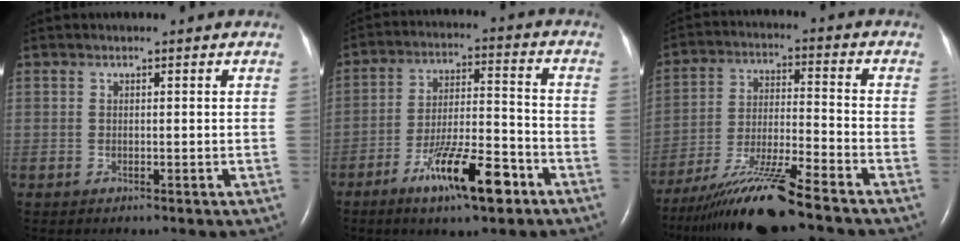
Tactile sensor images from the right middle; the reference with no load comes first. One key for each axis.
{"total": 12.0, "fx": -6.9, "fy": 2.2, "fz": 9.6, "tx": -0.168, "ty": -0.005, "tz": -0.115}
{"total": 13.2, "fx": -10.8, "fy": -0.5, "fz": 7.6, "tx": -0.143, "ty": -0.021, "tz": -0.193}